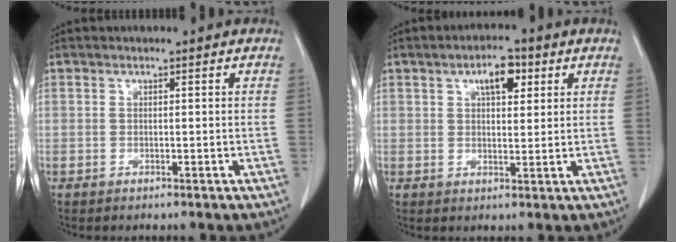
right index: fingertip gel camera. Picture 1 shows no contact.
{"total": 5.2, "force": [2.4, 2.1, 4.1], "torque": [-0.069, 0.007, 0.038]}